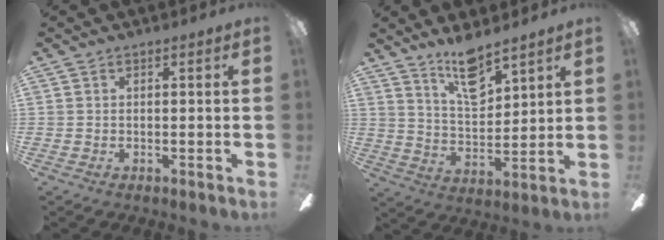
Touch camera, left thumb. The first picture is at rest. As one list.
[{"total": 11.2, "force": [8.8, 3.6, 5.9], "torque": [-0.099, -0.051, 0.155]}]